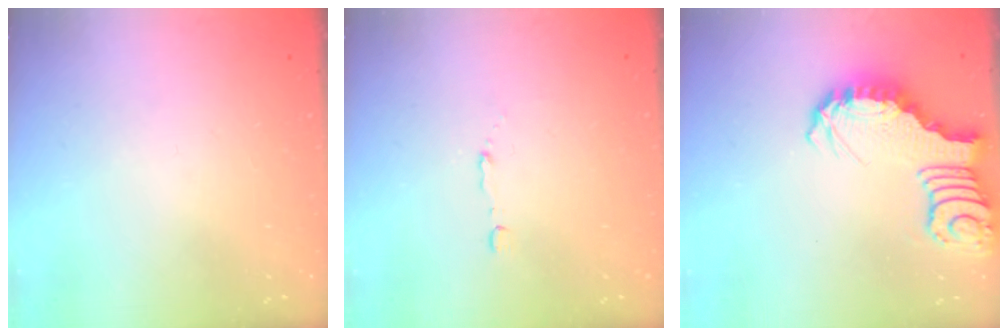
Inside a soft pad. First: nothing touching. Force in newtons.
{"total": 2.9, "press": 2.8, "slide": 0.7}
{"total": 3.4, "press": 3.3, "slide": 0.7}